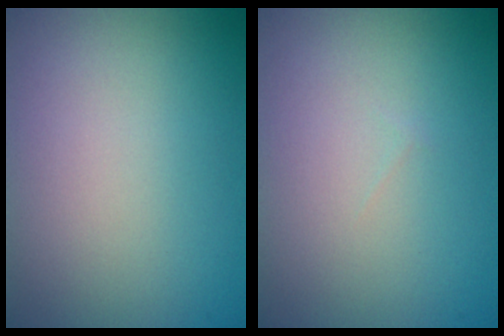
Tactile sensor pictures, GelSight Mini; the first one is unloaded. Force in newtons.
{"total": 0.0}